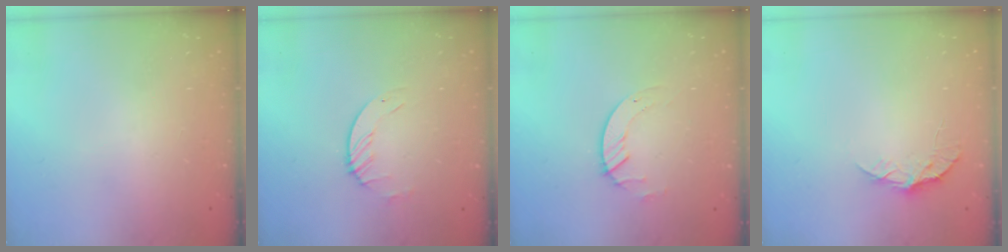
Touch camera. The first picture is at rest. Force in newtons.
{"total": 1.6, "press": 1.6, "slide": 0.2}
{"total": 2.6, "press": 2.6, "slide": 0.3}
{"total": 8.1, "press": 8.1, "slide": 0.7}